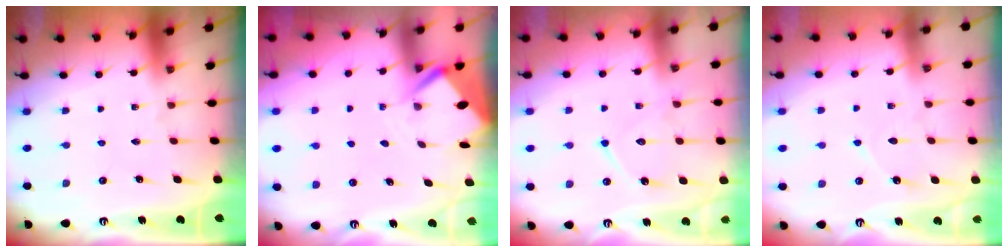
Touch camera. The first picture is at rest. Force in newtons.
{"total": 3.6, "press": 3.6, "slide": 0.3}
{"total": 11.8, "press": 11.7, "slide": 1.0}
{"total": 4.5, "press": 4.5, "slide": 0.6}